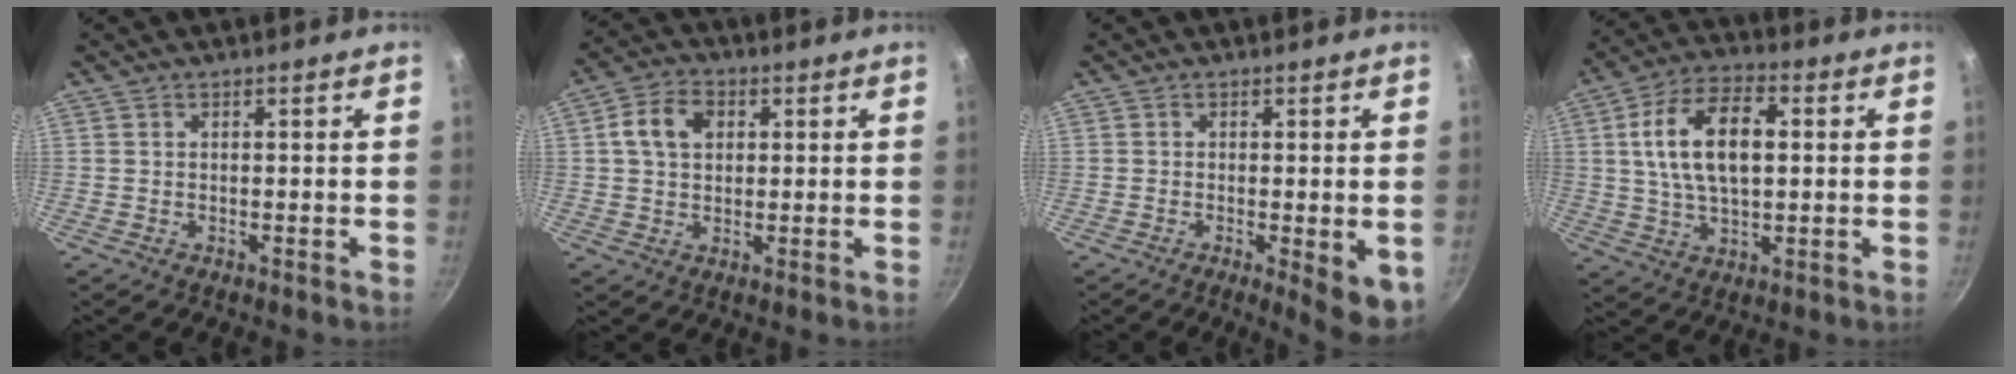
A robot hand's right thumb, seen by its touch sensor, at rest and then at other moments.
{"total": 7.5, "force": [1.7, 5.5, 4.8], "torque": [-0.077, 0.009, 0.025]}
{"total": 6.9, "force": [-2.4, 1.8, 6.2], "torque": [-0.078, -0.015, -0.034]}
{"total": 14.7, "force": [2.4, 7.9, 12.2], "torque": [-0.214, 0.014, 0.041]}